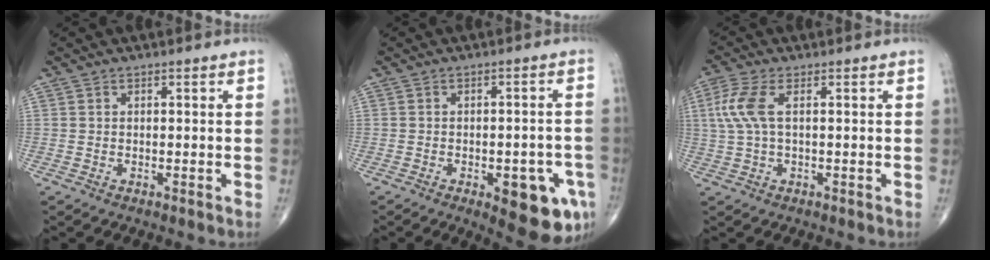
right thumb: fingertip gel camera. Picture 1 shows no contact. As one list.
[{"total": 11.7, "force": [-4.8, 4.4, 9.7], "torque": [-0.094, 0.014, -0.051]}, {"total": 6.3, "force": [1.3, 2.5, 5.6], "torque": [-0.161, 0.015, 0.026]}]